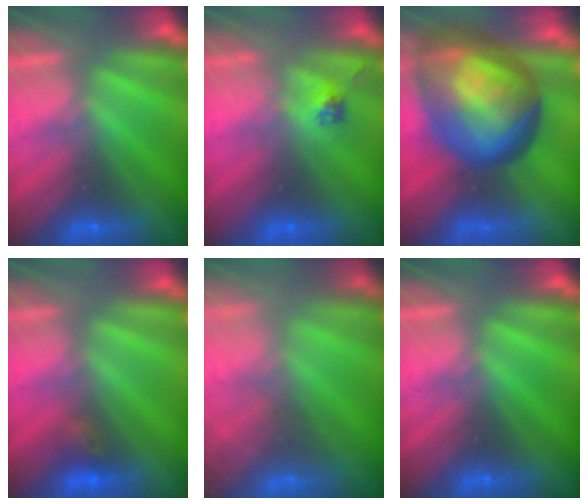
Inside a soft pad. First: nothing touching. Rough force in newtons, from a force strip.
{"total": 2.4}
{"total": 8.9}
{"total": 2.9}
{"total": 5.7}
{"total": 0.0}